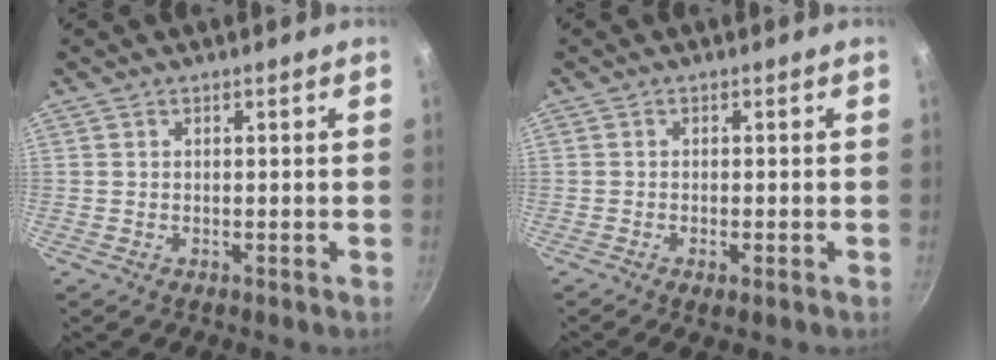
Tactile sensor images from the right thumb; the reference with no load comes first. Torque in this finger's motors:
{"motor_torque": [-0.24, 0.40, 0.50, -0.16, 0.10]}